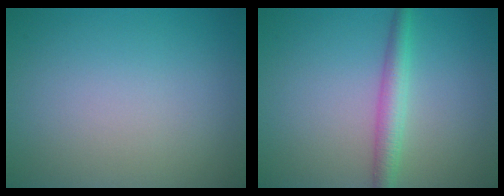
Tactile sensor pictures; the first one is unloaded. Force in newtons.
{"total": 2.8, "press": 2.8, "slide": 0.1}